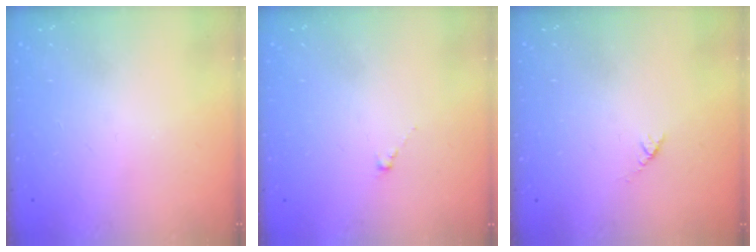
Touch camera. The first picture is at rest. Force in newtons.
{"total": 0.8, "press": 0.7, "slide": 0.5}
{"total": 2.7, "press": 2.6, "slide": 0.4}